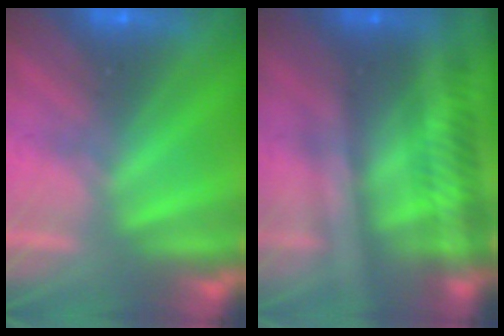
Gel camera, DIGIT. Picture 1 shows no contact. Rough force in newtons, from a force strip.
{"total": 2.5}